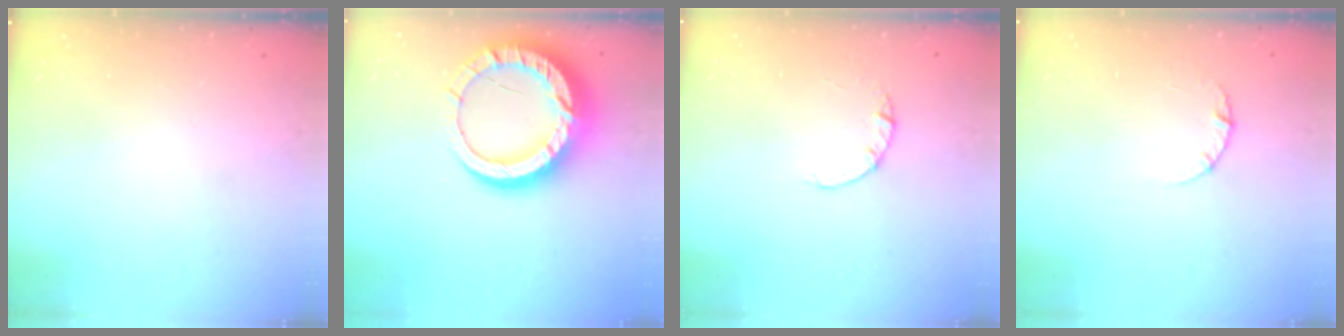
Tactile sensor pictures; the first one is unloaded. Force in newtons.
{"total": 17.9, "press": 17.9, "slide": 1.4}
{"total": 1.4, "press": 1.4, "slide": 0.2}
{"total": 2.6, "press": 2.6, "slide": 0.3}